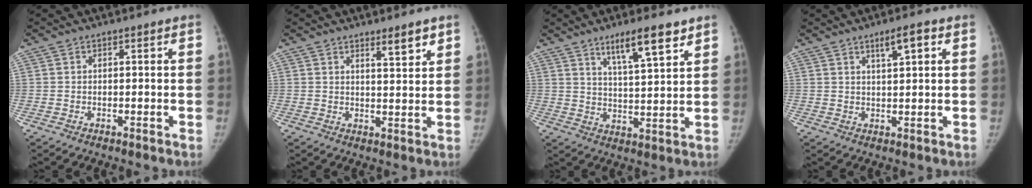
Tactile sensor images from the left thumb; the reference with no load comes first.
{"total": 4.2, "force": [3.0, 0.8, 2.8], "torque": [-0.034, -0.025, 0.046]}
{"total": 9.6, "force": [6.4, 1.6, 7.0], "torque": [-0.105, -0.037, 0.109]}
{"total": 4.4, "force": [2.3, 0.9, 3.6], "torque": [-0.054, -0.008, 0.039]}